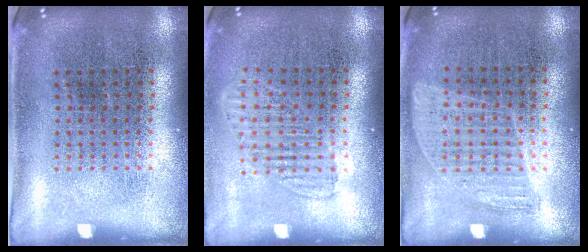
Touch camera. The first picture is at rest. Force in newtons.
{"total": 1.4, "press": 1.2, "slide": 0.7}
{"total": 0.8, "press": 0.7, "slide": 0.4}